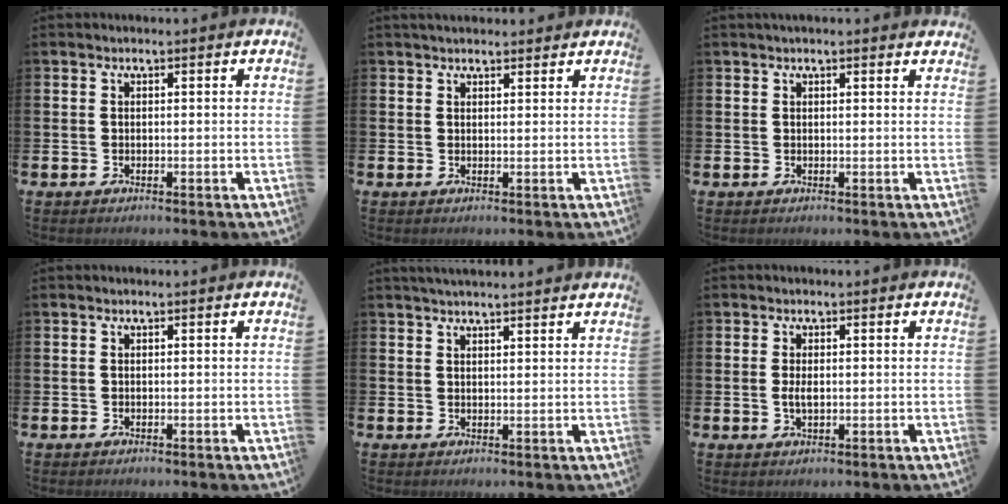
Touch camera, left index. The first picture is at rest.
{"total": 2.1, "force": [2.0, 0.6, 0.3], "torque": [0.003, -0.005, 0.033]}
{"total": 1.0, "force": [1.0, 0.0, 0.3], "torque": [0.005, -0.004, 0.015]}
{"total": 0.0}
{"total": 2.5, "force": [2.5, -0.1, 0.3], "torque": [-0.006, -0.009, 0.044]}
{"total": 2.0, "force": [0.0, 0.9, 1.8], "torque": [-0.033, 0.001, -0.002]}